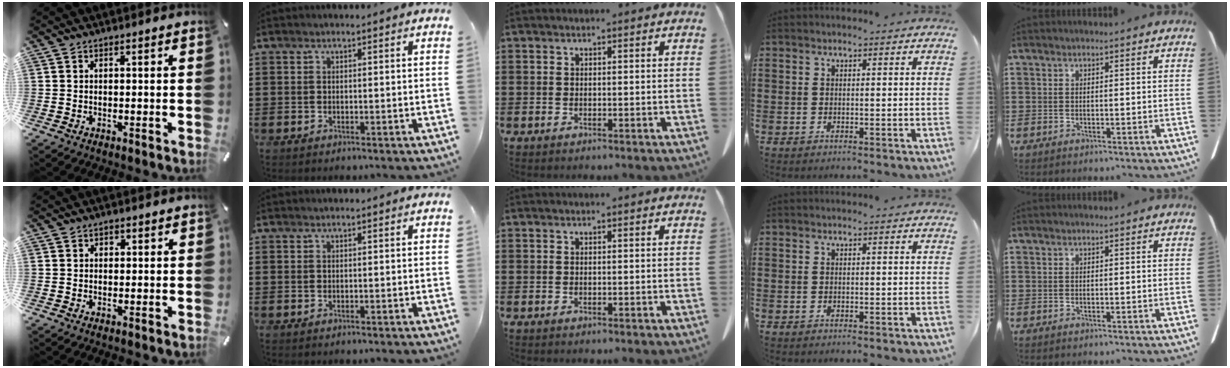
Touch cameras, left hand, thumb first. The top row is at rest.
{"thumb": {"total": 0.9, "force": [0.1, 0.9, 0.2], "torque": [-0.002, 0.007, -0.001]}}